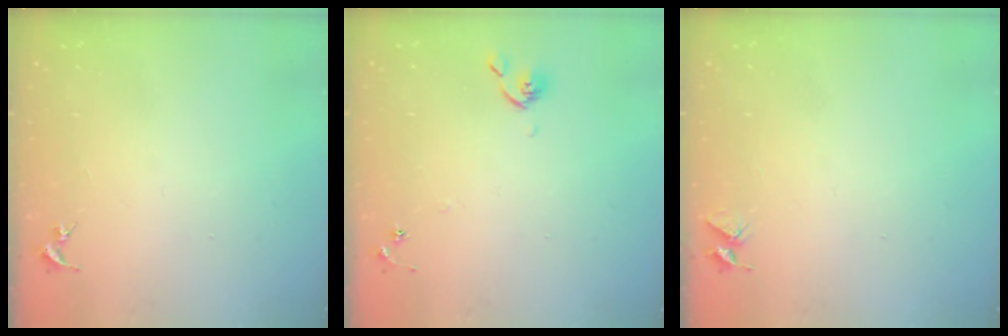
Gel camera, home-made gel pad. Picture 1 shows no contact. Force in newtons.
{"total": 4.8, "press": 4.8, "slide": 0.6}
{"total": 3.7, "press": 3.7, "slide": 0.3}